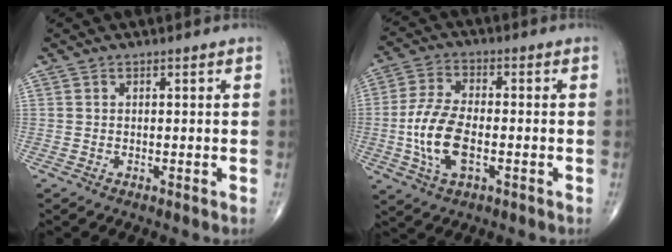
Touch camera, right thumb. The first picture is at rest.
{"total": 11.1, "force": [-2.3, 5.5, 9.4], "torque": [-0.193, 0.011, -0.046]}